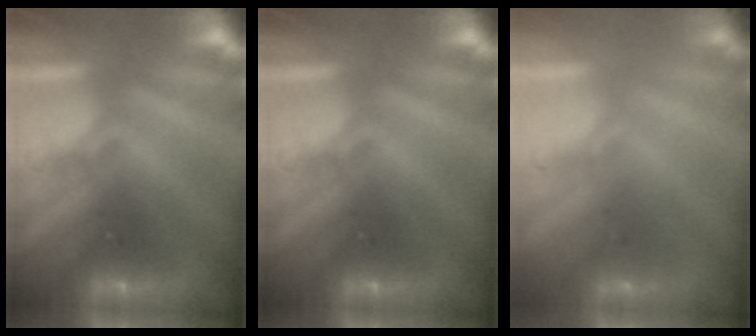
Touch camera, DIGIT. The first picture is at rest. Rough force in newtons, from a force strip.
{"total": 0.0}
{"total": 2.1}